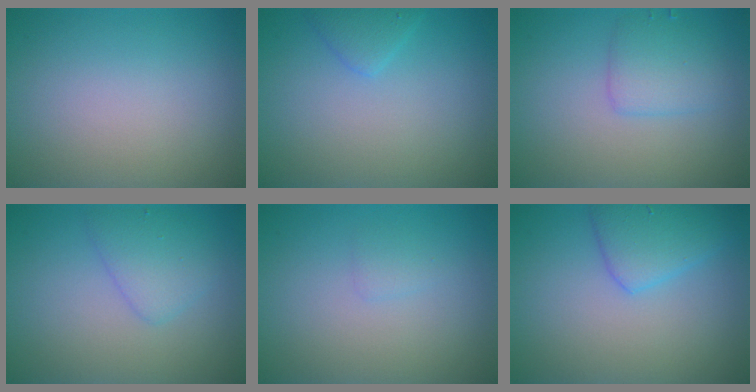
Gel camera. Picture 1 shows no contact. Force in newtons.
{"total": 1.5, "press": 1.5, "slide": 0.1}
{"total": 2.6, "press": 2.6, "slide": 0.0}
{"total": 2.6, "press": 2.6, "slide": 0.1}
{"total": 0.8, "press": 0.8, "slide": 0.1}
{"total": 3.3, "press": 3.3, "slide": 0.2}